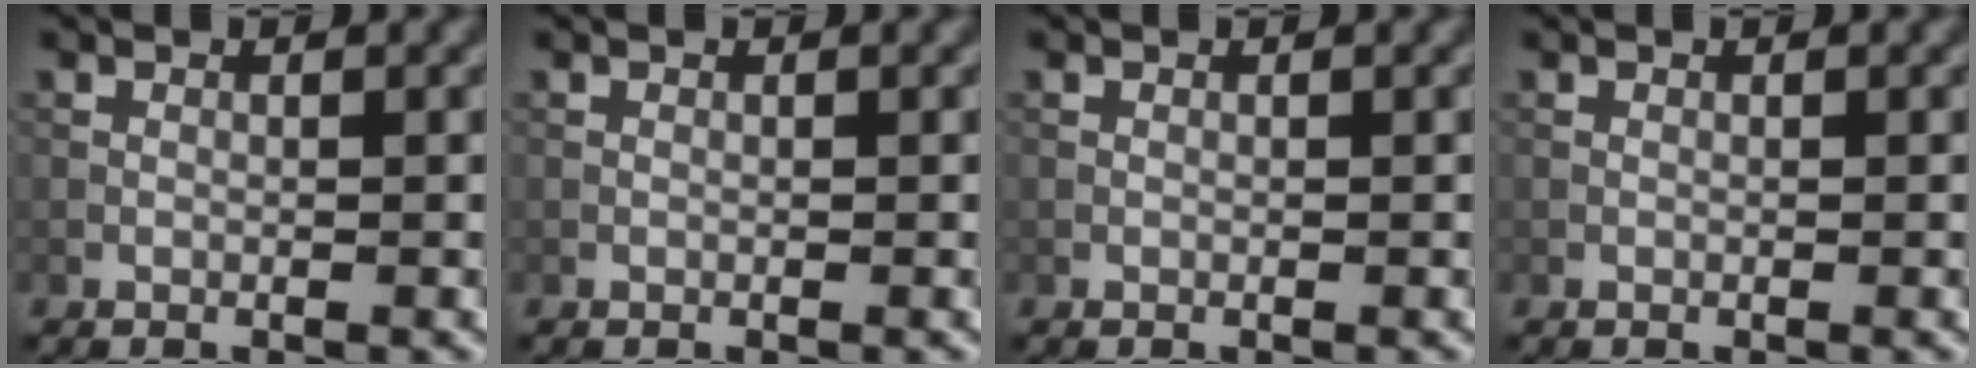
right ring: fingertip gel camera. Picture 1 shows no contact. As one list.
[{"total": 0.0}, {"total": 0.0}, {"total": 0.0}]